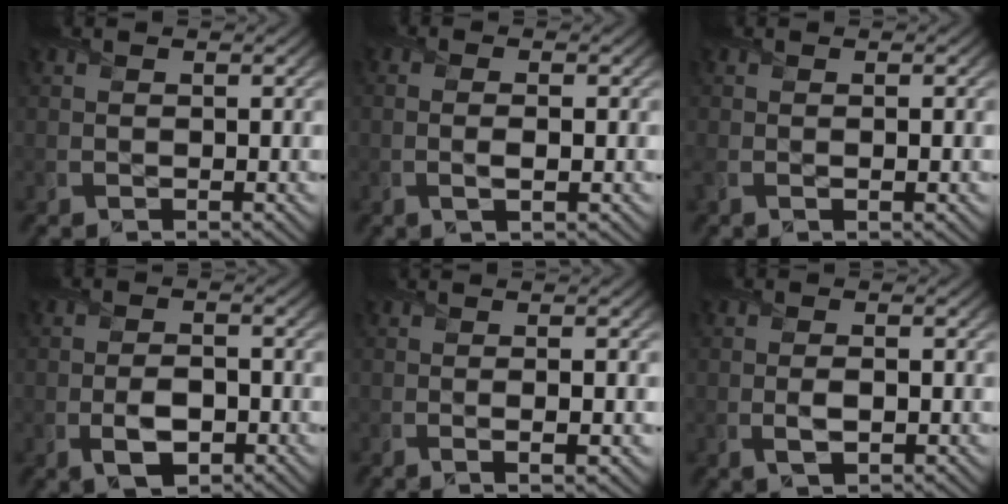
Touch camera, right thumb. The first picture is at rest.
{"total": 2.0, "force": [-0.4, 0.4, 1.9], "torque": [-0.039, 0.000, -0.010]}
{"total": 1.4, "force": [-0.2, 0.1, 1.4], "torque": [-0.028, 0.001, -0.006]}
{"total": 4.3, "force": [-1.5, 2.5, 3.2], "torque": [-0.066, -0.009, -0.026]}
{"total": 3.6, "force": [0.0, 0.7, 3.5], "torque": [-0.051, 0.007, -0.007]}
{"total": 2.3, "force": [-0.4, 1.0, 2.1], "torque": [-0.046, -0.007, -0.005]}